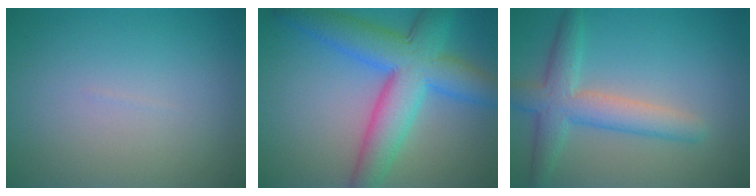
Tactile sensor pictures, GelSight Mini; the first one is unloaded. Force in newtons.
{"total": 9.0, "press": 9.0, "slide": 0.3}
{"total": 4.7, "press": 4.7, "slide": 0.1}